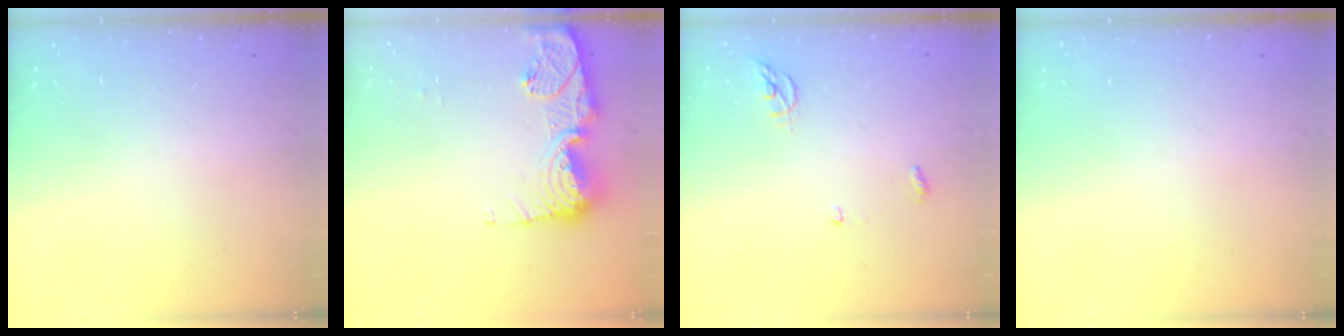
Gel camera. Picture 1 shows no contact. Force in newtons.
{"total": 14.0, "press": 13.9, "slide": 1.5}
{"total": 4.0, "press": 3.9, "slide": 0.4}
{"total": 0.0}